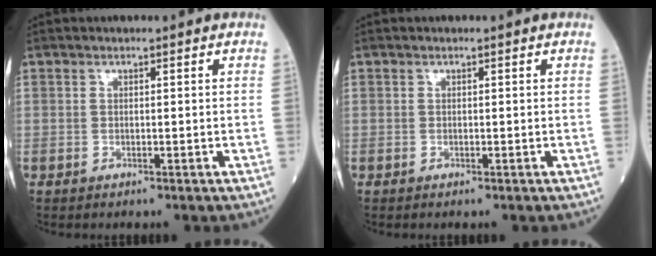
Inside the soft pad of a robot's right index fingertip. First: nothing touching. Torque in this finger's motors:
{"motor_torque": [0.00, 0.00, 0.00, -0.01]}